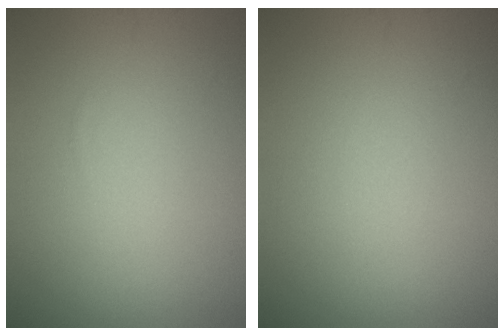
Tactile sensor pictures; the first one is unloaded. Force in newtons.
{"total": 0.0}